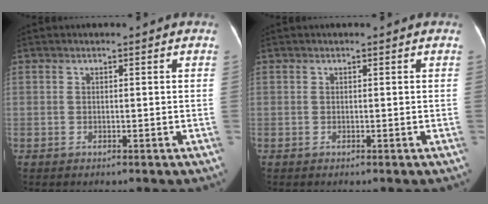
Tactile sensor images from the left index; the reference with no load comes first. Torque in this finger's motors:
{"motor_torque": [0.06, 0.12, 0.00, 0.00]}